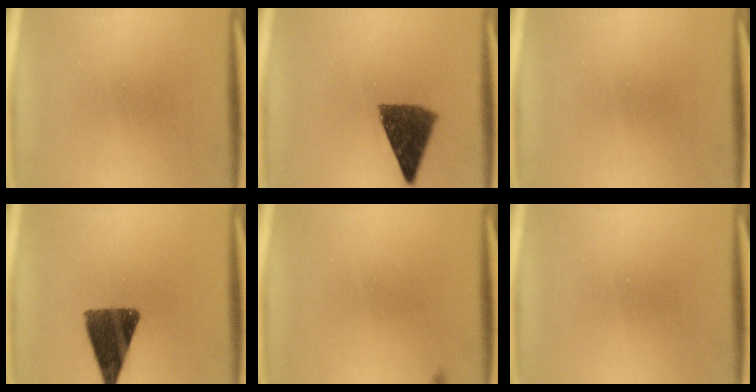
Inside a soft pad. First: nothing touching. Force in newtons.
{"total": 9.7}
{"total": 0.0}
{"total": 11.5}
{"total": 0.6}
{"total": 0.0}